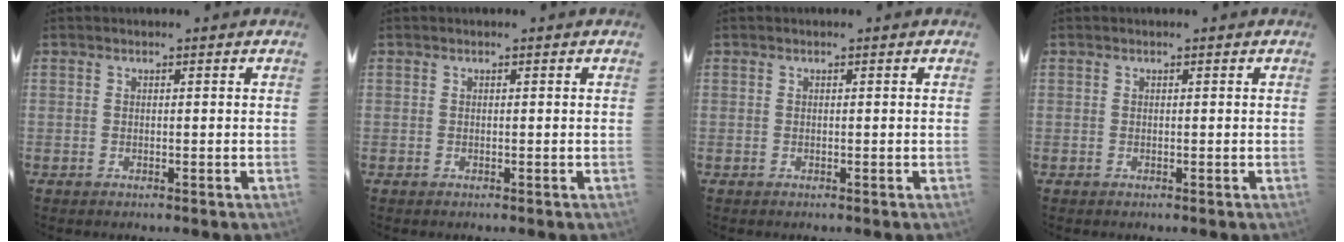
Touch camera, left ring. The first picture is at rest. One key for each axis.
{"total": 0.0}
{"total": 0.0}
{"total": 0.0}